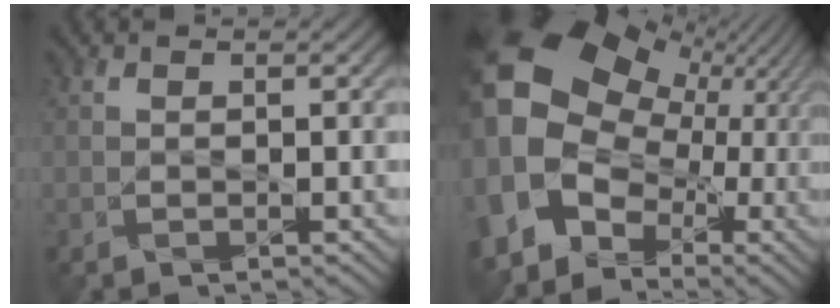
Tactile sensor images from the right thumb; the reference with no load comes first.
{"total": 19.4, "force": [1.8, 15.9, 10.9], "torque": [-0.228, -0.012, 0.027]}